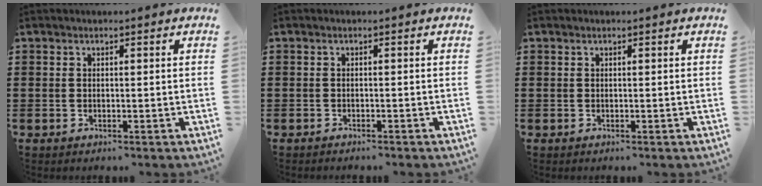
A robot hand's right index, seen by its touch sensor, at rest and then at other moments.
{"total": 0.7, "force": [-0.7, 0.1, 0.0], "torque": [-0.002, 0.000, -0.016]}
{"total": 0.0}